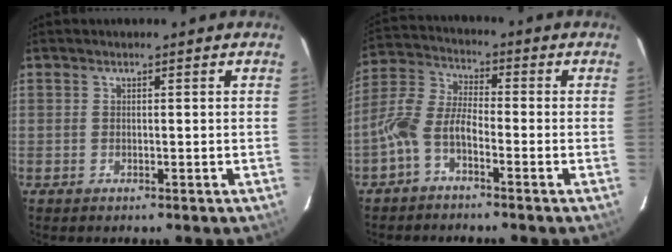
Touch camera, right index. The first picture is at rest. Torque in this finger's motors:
{"motor_torque": [1.18, -0.60, 0.66, 0.17]}